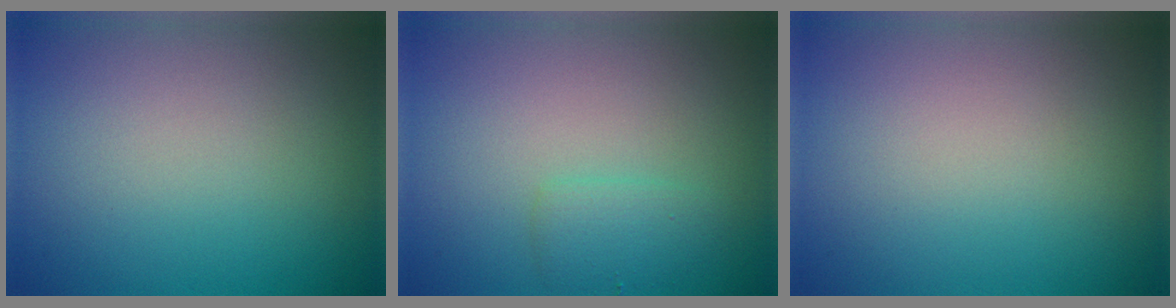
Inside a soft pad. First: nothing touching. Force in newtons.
{"total": 1.7, "press": 1.7, "slide": 0.1}
{"total": 0.0}